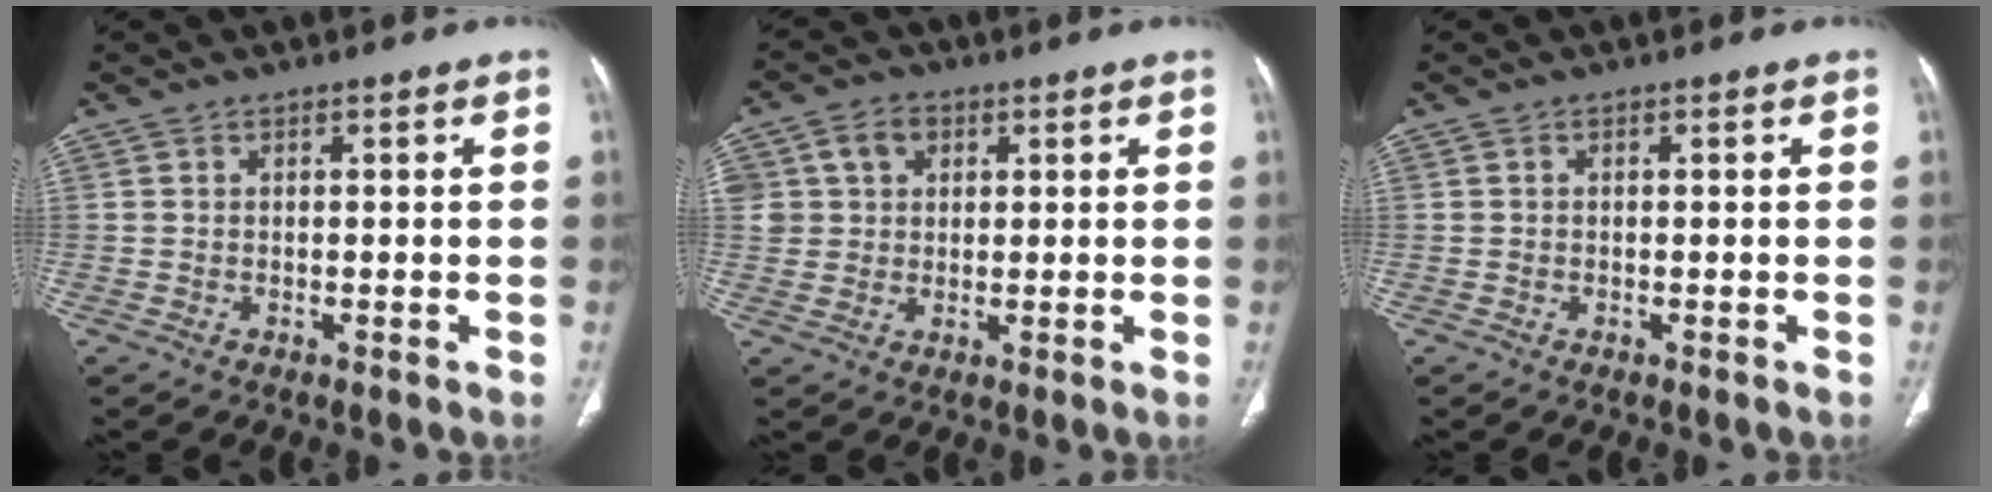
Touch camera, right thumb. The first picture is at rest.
{"total": 5.9, "force": [2.1, 4.9, 2.6], "torque": [-0.023, 0.002, 0.041]}
{"total": 0.0}